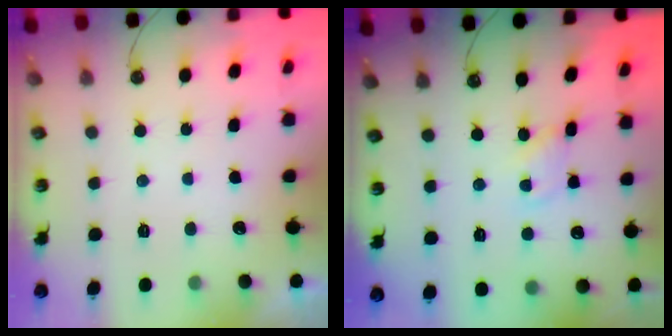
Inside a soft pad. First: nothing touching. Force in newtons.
{"total": 1.2, "press": 1.1, "slide": 0.2}